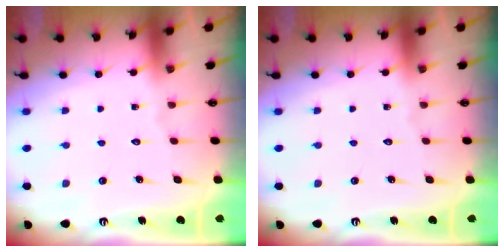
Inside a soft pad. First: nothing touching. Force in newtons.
{"total": 0.0}